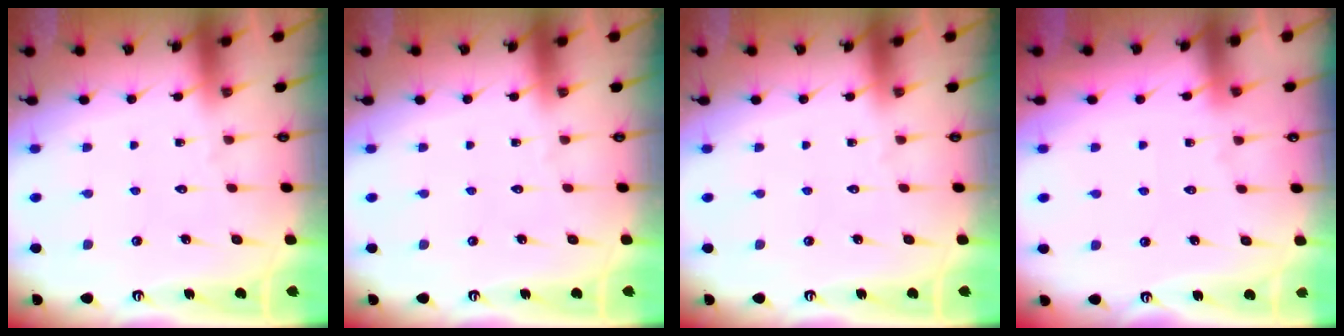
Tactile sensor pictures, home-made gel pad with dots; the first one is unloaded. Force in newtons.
{"total": 0.0}
{"total": 0.0}
{"total": 3.5, "press": 3.5, "slide": 0.4}